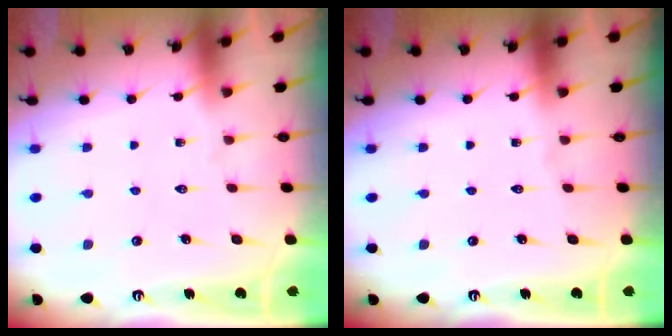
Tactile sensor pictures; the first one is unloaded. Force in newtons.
{"total": 0.0}